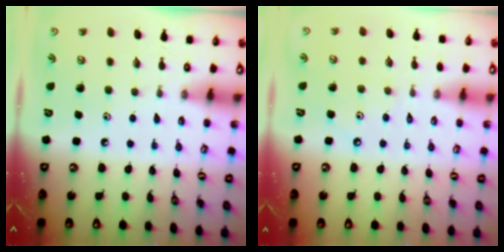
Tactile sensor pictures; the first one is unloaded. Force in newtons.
{"total": 3.6, "press": 3.6, "slide": 0.6}